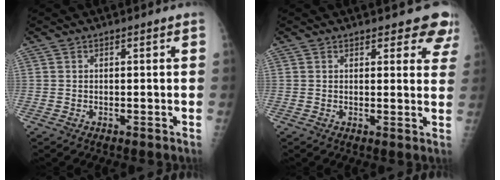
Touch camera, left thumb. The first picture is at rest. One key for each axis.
{"total": 6.8, "fx": 5.8, "fy": 2.7, "fz": 2.2, "tx": 0.021, "ty": -0.025, "tz": 0.046}